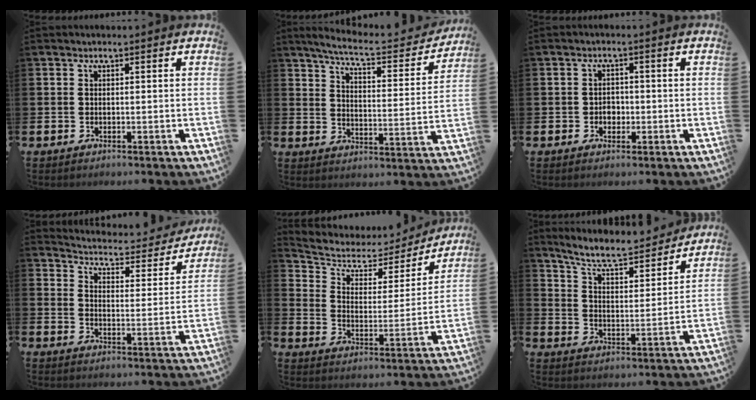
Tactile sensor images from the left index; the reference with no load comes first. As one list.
[{"total": 6.5, "force": [6.0, 0.8, 2.5], "torque": [-0.068, -0.045, 0.096]}, {"total": 2.0, "force": [-0.6, 1.7, 1.0], "torque": [-0.001, -0.002, -0.018]}, {"total": 4.3, "force": [4.1, 0.9, 0.8], "torque": [-0.037, -0.041, 0.062]}, {"total": 5.4, "force": [4.4, 2.9, 1.6], "torque": [-0.056, -0.038, 0.065]}, {"total": 7.6, "force": [7.0, 1.4, 2.6], "torque": [-0.079, -0.051, 0.117]}]